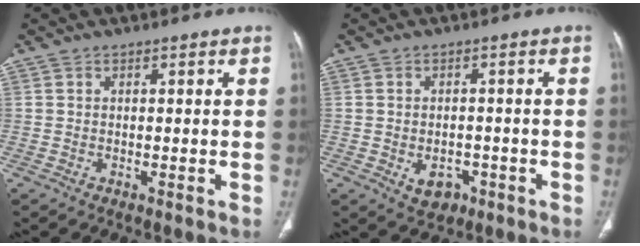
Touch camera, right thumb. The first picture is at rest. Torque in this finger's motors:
{"motor_torque": [-0.25, 0.32, 0.00, -0.11, 0.04]}